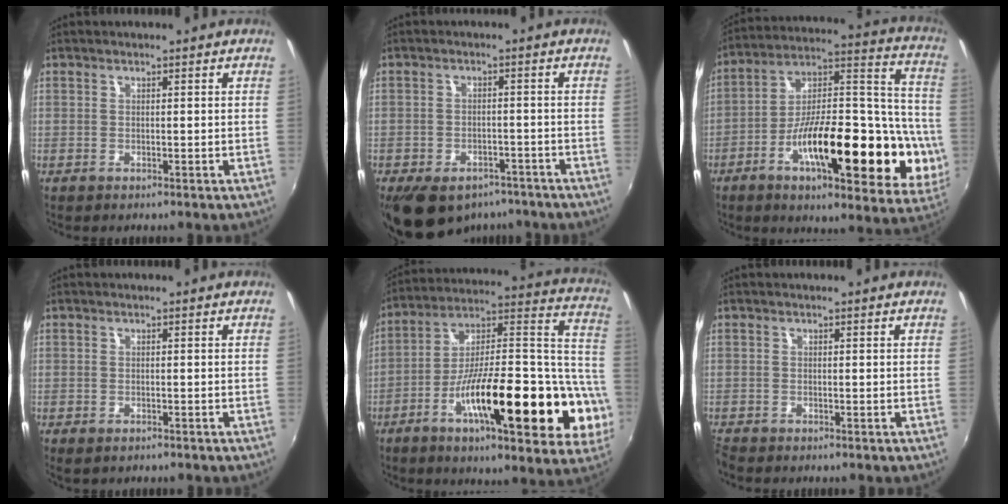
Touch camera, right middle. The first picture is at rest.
{"total": 12.4, "force": [-8.7, 6.9, 5.5], "torque": [-0.119, -0.004, -0.117]}
{"total": 30.3, "force": [-9.4, 10.4, 26.9], "torque": [-0.379, 0.010, -0.139]}
{"total": 1.9, "force": [-1.4, 0.8, 1.0], "torque": [-0.019, -0.009, -0.022]}
{"total": 30.7, "force": [-10.6, 8.4, 27.6], "torque": [-0.383, -0.004, -0.174]}
{"total": 1.7, "force": [-1.6, 0.3, 0.3], "torque": [-0.011, -0.011, -0.035]}